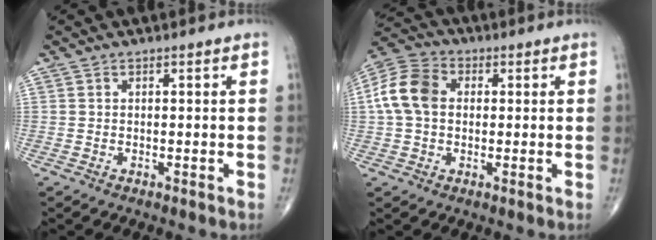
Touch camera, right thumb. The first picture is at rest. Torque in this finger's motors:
{"motor_torque": [-0.70, 0.94, 0.38, -0.36, 0.32]}